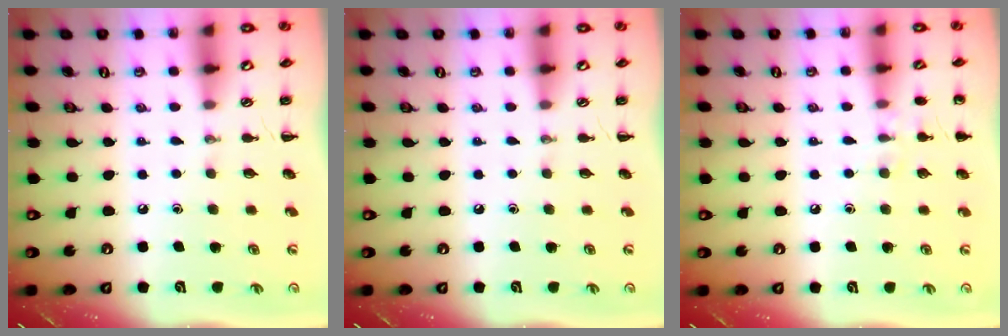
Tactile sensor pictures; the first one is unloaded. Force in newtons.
{"total": 0.0}
{"total": 6.3, "press": 6.0, "slide": 2.0}